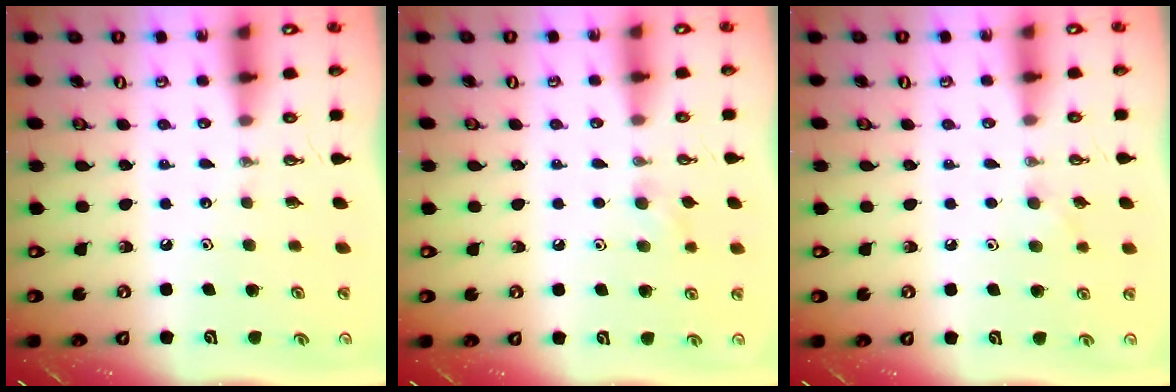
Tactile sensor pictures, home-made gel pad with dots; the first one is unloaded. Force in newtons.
{"total": 5.6, "press": 5.5, "slide": 1.3}
{"total": 6.4, "press": 5.7, "slide": 2.9}